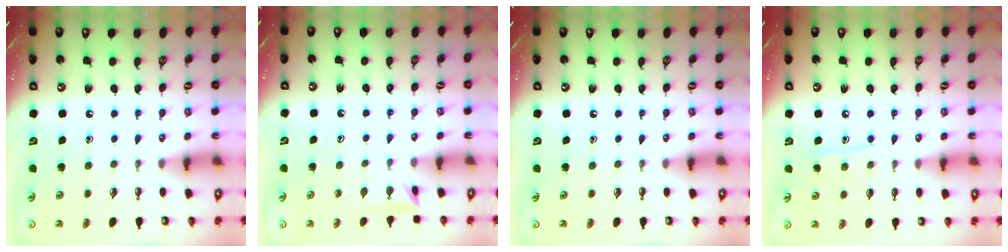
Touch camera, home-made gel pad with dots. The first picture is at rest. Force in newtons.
{"total": 2.9, "press": 2.9, "slide": 0.3}
{"total": 0.0}
{"total": 7.4, "press": 7.4, "slide": 0.8}